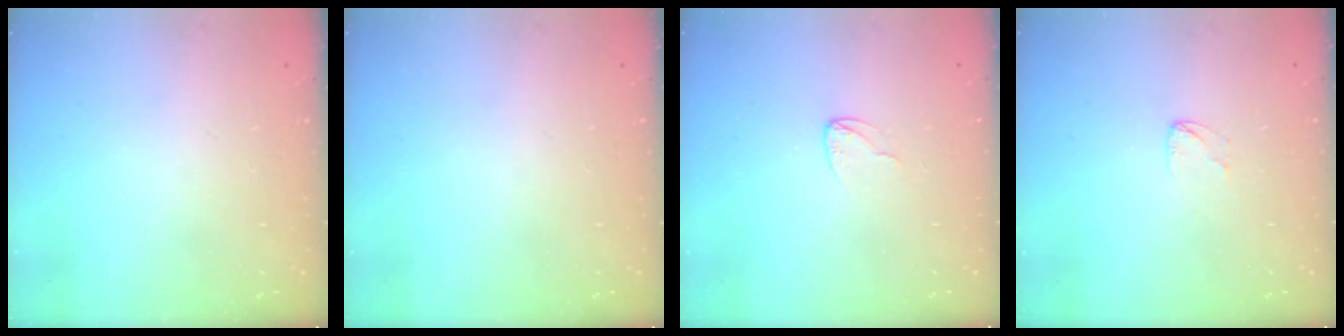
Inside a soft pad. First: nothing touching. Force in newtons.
{"total": 0.0}
{"total": 4.1, "press": 4.1, "slide": 0.3}
{"total": 2.5, "press": 2.5, "slide": 0.2}